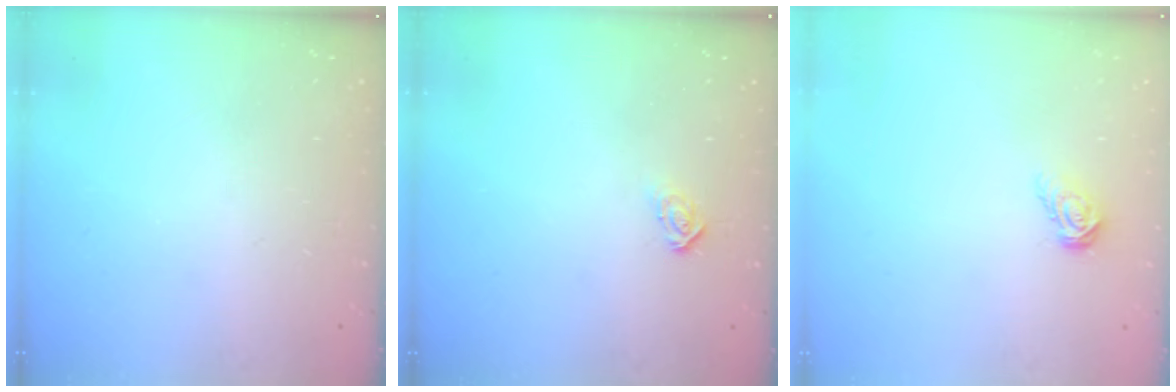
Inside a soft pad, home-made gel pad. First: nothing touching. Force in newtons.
{"total": 4.3, "press": 4.3, "slide": 0.1}
{"total": 4.9, "press": 4.9, "slide": 0.4}